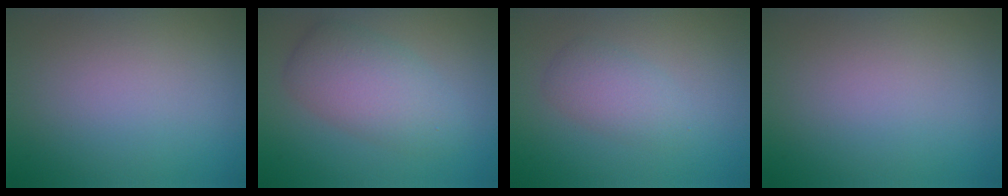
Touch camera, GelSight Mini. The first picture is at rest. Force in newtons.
{"total": 5.2, "press": 5.2, "slide": 0.2}
{"total": 2.7, "press": 2.7, "slide": 0.1}
{"total": 0.0}